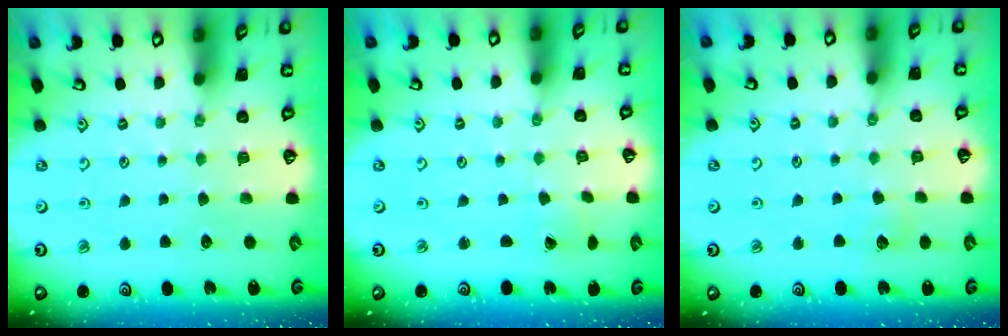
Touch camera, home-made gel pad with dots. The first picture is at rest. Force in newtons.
{"total": 0.0}
{"total": 4.2, "press": 4.1, "slide": 0.5}